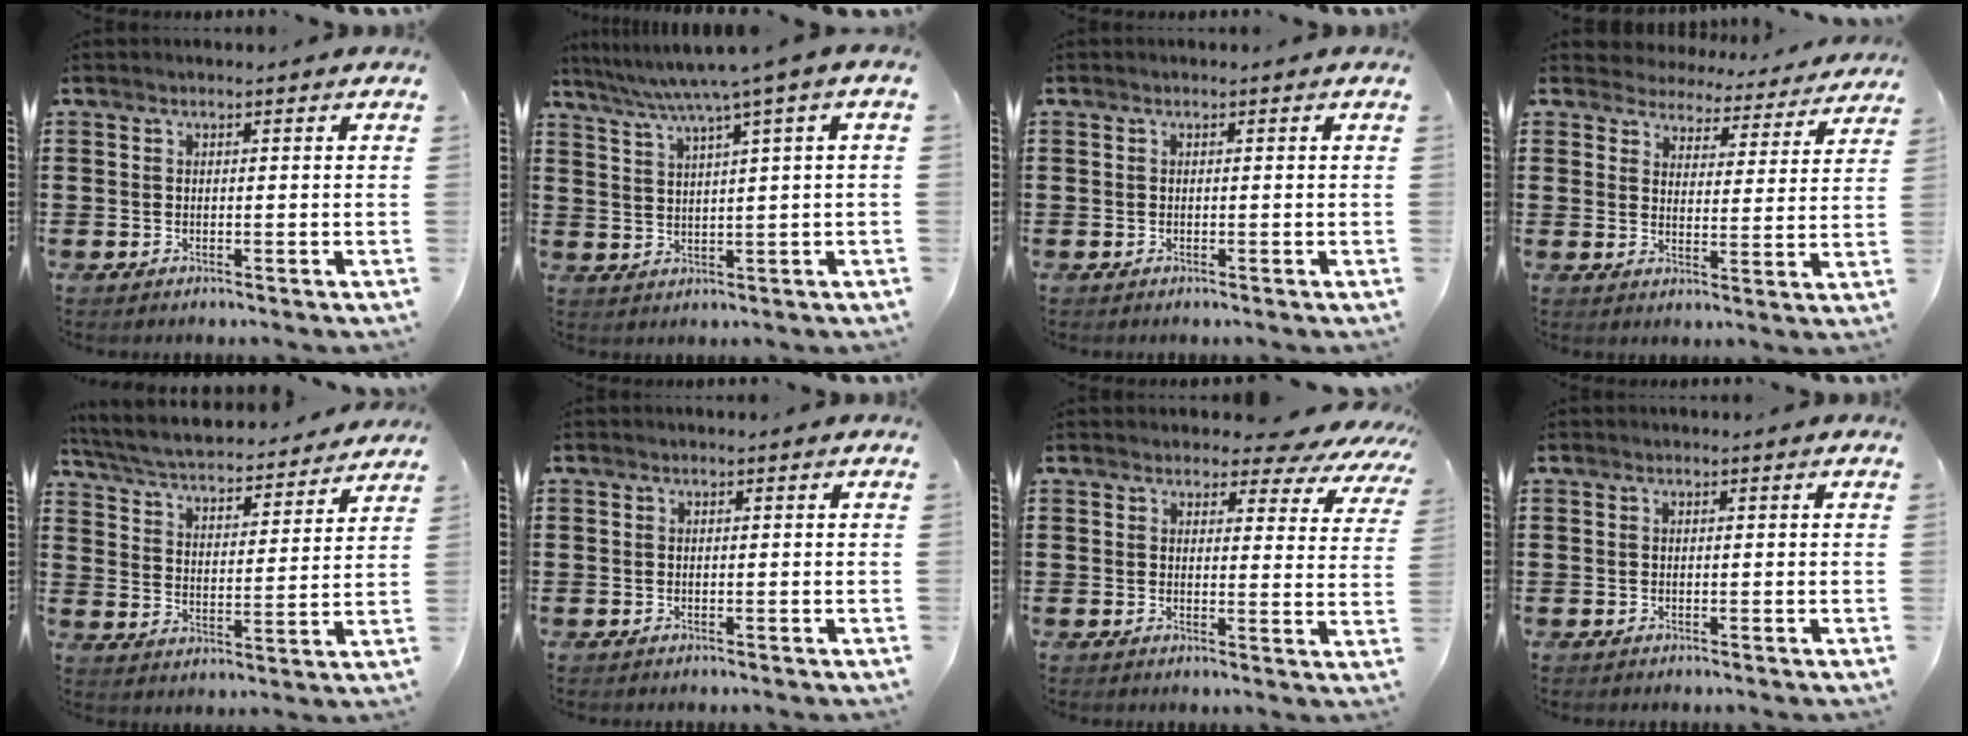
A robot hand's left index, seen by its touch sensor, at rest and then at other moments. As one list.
[{"total": 5.2, "force": [3.0, -0.6, 4.2], "torque": [-0.090, -0.017, 0.046]}, {"total": 0.0}, {"total": 4.5, "force": [4.5, 0.5, -0.5], "torque": [-0.019, -0.035, 0.077]}, {"total": 4.5, "force": [4.3, 0.1, 1.3], "torque": [-0.049, -0.033, 0.066]}, {"total": 0.0}, {"total": 4.5, "force": [4.1, 1.3, 1.2], "torque": [-0.027, -0.022, 0.069]}, {"total": 0.0}]